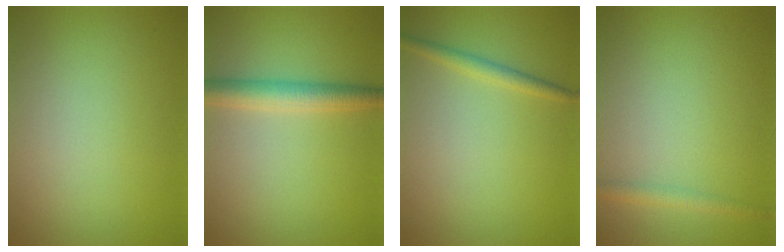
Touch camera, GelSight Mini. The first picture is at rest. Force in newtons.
{"total": 3.3, "press": 3.3, "slide": 0.1}
{"total": 1.4, "press": 1.4, "slide": 0.1}
{"total": 1.5, "press": 1.5, "slide": 0.0}